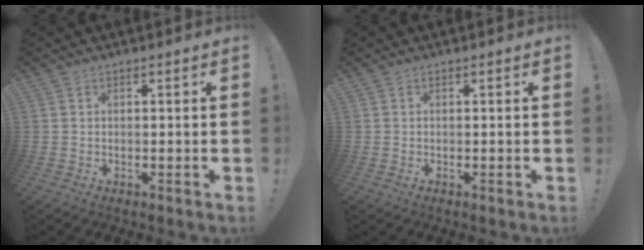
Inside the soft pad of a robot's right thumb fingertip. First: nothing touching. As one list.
[{"total": 0.0}]